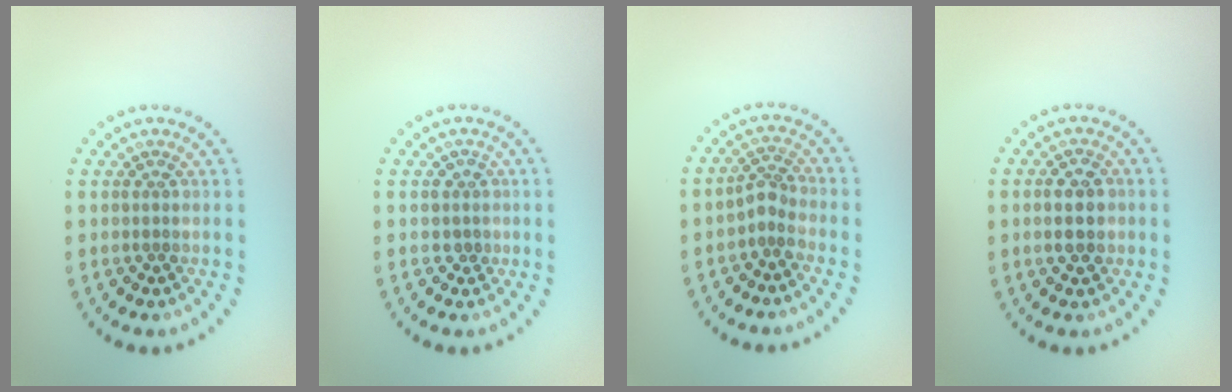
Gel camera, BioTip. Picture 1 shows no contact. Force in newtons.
{"total": 1.3, "press": 1.1, "slide": 0.8}
{"total": 1.9, "press": 1.4, "slide": 1.2}
{"total": 2.6, "press": 2.6, "slide": 0.1}